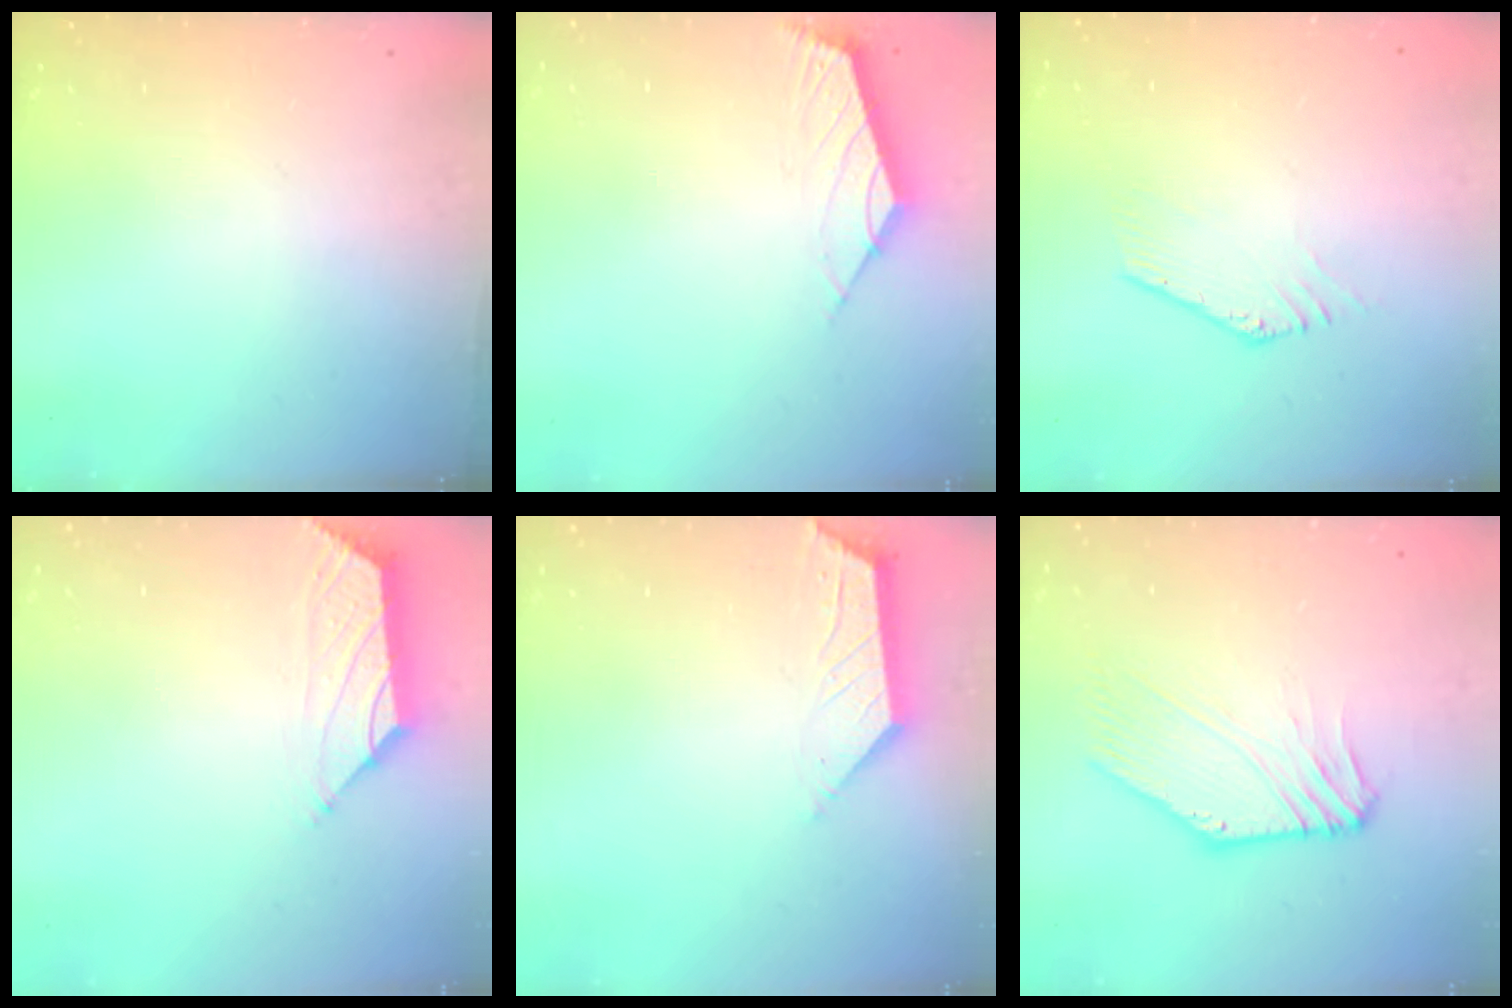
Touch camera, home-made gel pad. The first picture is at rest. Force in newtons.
{"total": 2.6, "press": 2.6, "slide": 0.7}
{"total": 0.7, "press": 0.7, "slide": 0.2}
{"total": 0.8, "press": 0.4, "slide": 0.6}
{"total": 2.7, "press": 2.7, "slide": 0.5}
{"total": 1.1, "press": 0.7, "slide": 0.8}